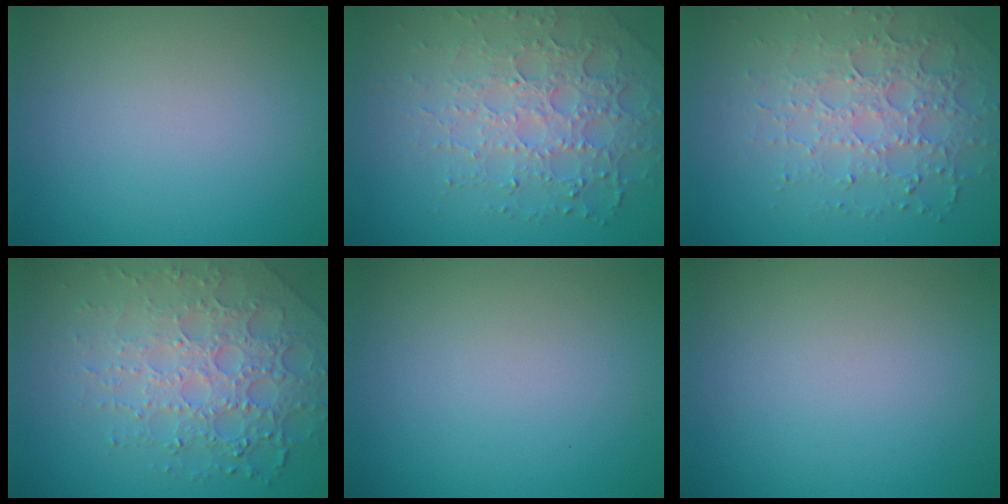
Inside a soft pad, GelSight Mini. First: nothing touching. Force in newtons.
{"total": 5.5, "press": 4.5, "slide": 3.3}
{"total": 4.6, "press": 4.0, "slide": 2.2}
{"total": 7.2, "press": 5.2, "slide": 5.0}
{"total": 0.0}
{"total": 0.0}